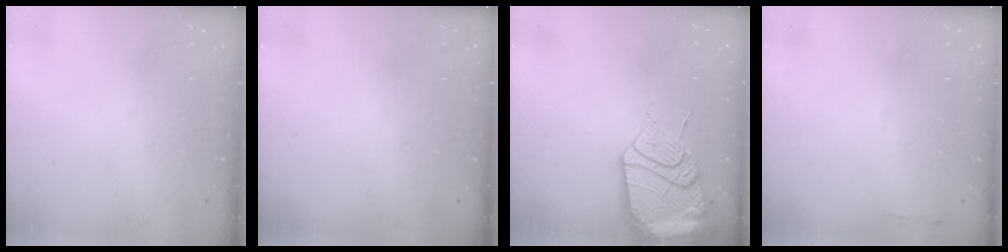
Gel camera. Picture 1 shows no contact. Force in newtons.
{"total": 0.0}
{"total": 17.6, "press": 17.4, "slide": 2.9}
{"total": 2.1, "press": 2.0, "slide": 0.5}